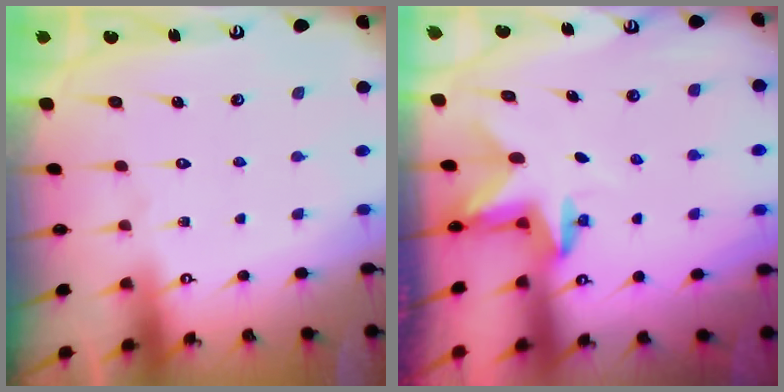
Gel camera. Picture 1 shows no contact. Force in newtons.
{"total": 2.3, "press": 2.3, "slide": 0.4}